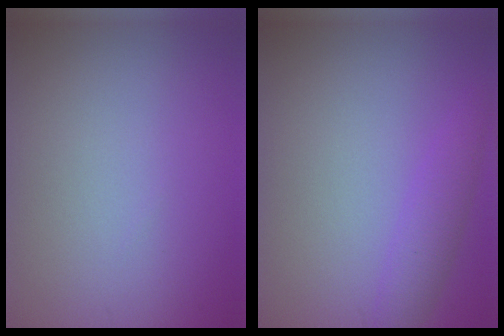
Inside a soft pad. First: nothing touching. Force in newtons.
{"total": 2.2, "press": 2.2, "slide": 0.2}